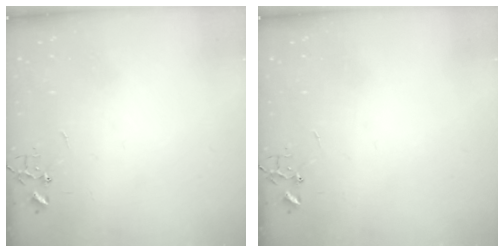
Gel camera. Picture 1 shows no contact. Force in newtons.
{"total": 0.0}